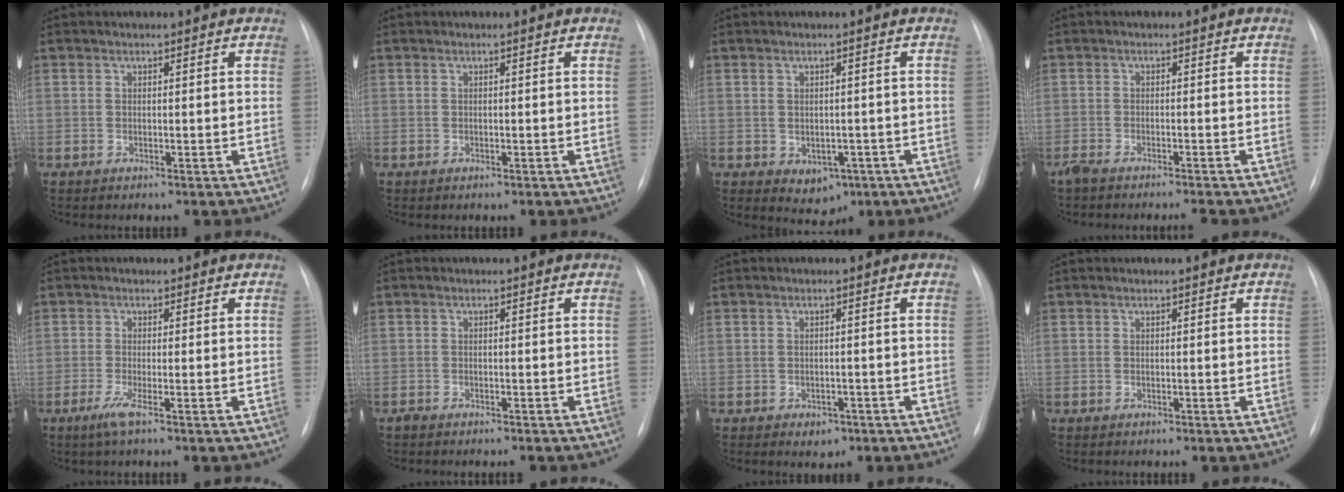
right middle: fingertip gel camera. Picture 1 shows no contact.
{"total": 0.0}
{"total": 4.0, "force": [-1.3, 3.0, 2.3], "torque": [-0.026, 0.001, -0.002]}
{"total": 3.3, "force": [-3.0, 0.0, 1.4], "torque": [-0.025, -0.006, -0.052]}
{"total": 2.1, "force": [-1.0, -0.3, 1.8], "torque": [-0.042, -0.009, -0.024]}
{"total": 1.1, "force": [-1.0, 0.2, 0.4], "torque": [-0.010, -0.002, -0.016]}
{"total": 2.1, "force": [-1.1, 1.5, 0.9], "torque": [-0.008, 0.003, -0.006]}
{"total": 0.0}